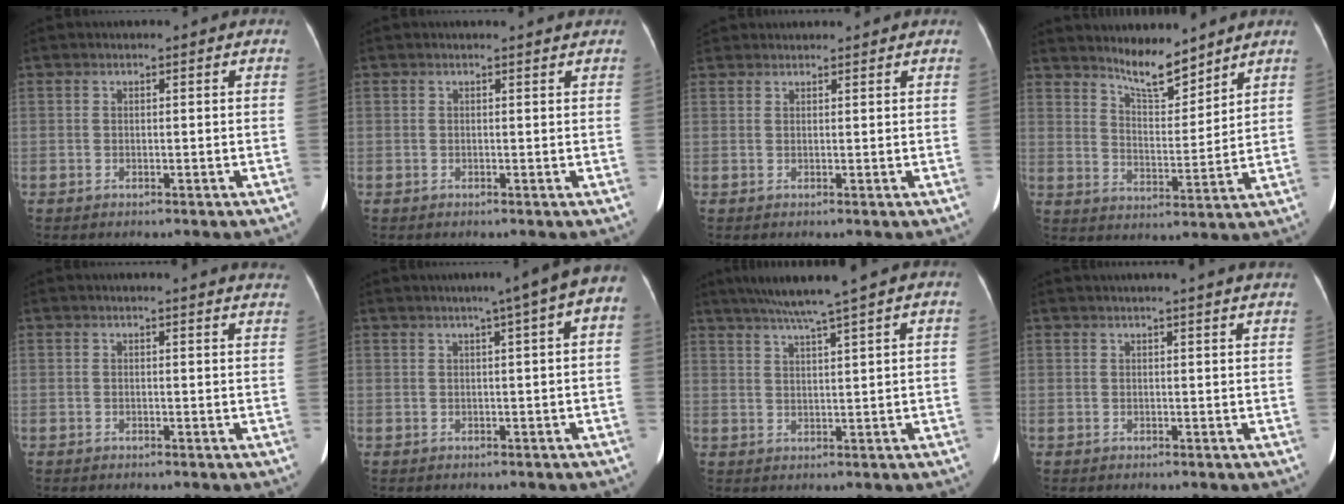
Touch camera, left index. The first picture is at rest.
{"total": 2.4, "force": [2.3, 0.7, 0.2], "torque": [-0.007, 0.011, 0.015]}
{"total": 5.0, "force": [4.7, 1.5, 0.9], "torque": [-0.013, 0.035, 0.073]}
{"total": 7.4, "force": [6.7, 1.1, 3.0], "torque": [-0.060, -0.011, 0.125]}
{"total": 9.7, "force": [9.4, 0.5, 2.4], "torque": [-0.016, -0.015, 0.080]}
{"total": 8.5, "force": [4.2, 0.4, 7.4], "torque": [-0.089, 0.027, 0.038]}
{"total": 6.9, "force": [5.5, -1.7, 3.8], "torque": [-0.061, 0.007, 0.094]}
{"total": 9.1, "force": [8.2, -0.4, 3.9], "torque": [-0.054, 0.021, 0.082]}